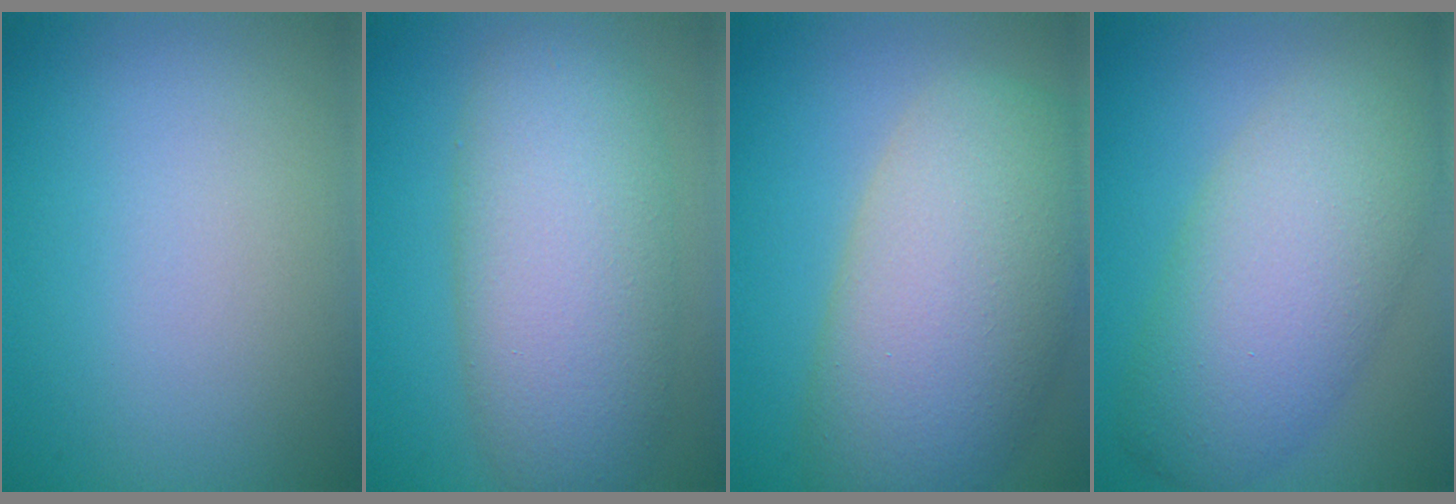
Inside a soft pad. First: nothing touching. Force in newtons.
{"total": 8.5, "press": 8.5, "slide": 0.6}
{"total": 11.1, "press": 11.0, "slide": 0.4}
{"total": 8.6, "press": 8.6, "slide": 0.6}